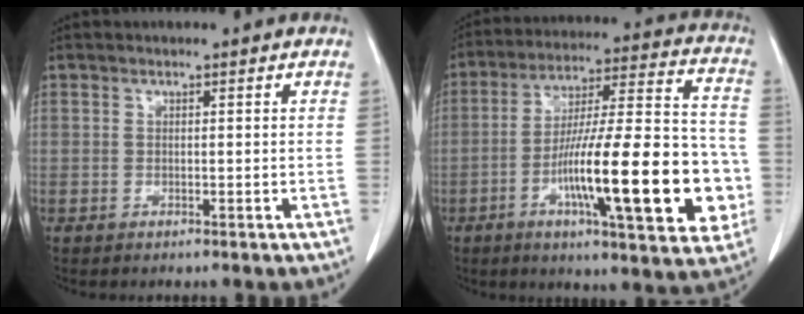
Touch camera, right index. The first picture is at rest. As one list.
[{"total": 23.4, "force": [-6.5, 4.0, 22.2], "torque": [-0.316, 0.009, -0.092]}]